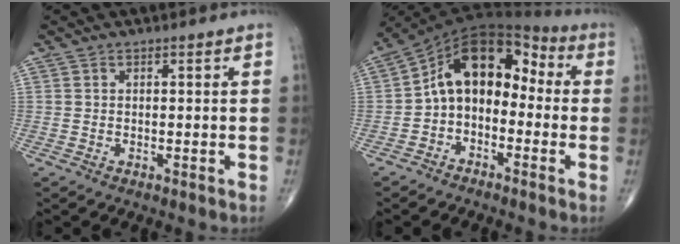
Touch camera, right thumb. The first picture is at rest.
{"total": 12.6, "force": [-1.1, 8.6, 9.2], "torque": [-0.119, 0.063, -0.037]}